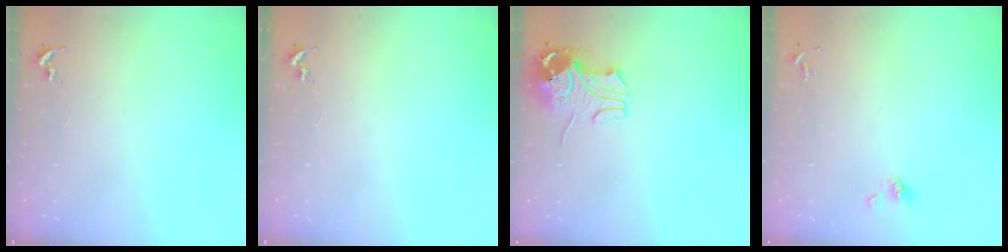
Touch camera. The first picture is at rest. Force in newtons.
{"total": 0.0}
{"total": 10.9, "press": 10.9, "slide": 1.1}
{"total": 4.6, "press": 4.1, "slide": 2.2}